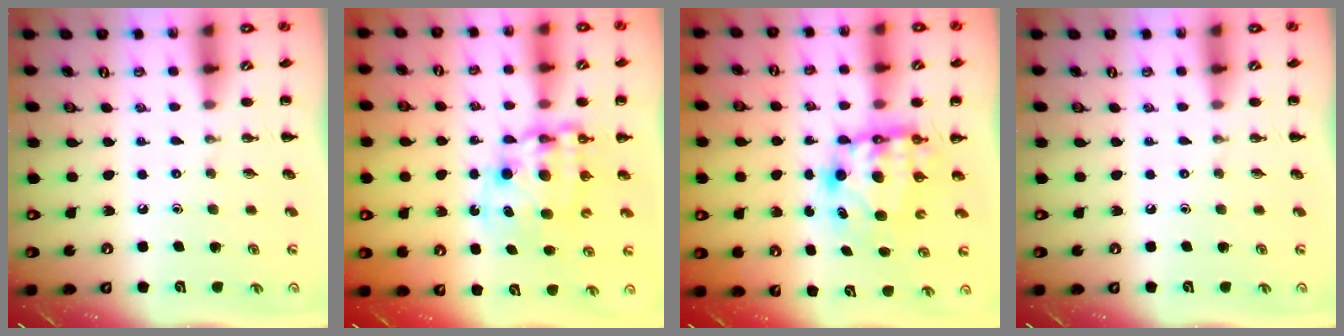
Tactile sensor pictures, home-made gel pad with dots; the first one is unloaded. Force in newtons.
{"total": 10.5, "press": 10.2, "slide": 2.5}
{"total": 7.7, "press": 7.4, "slide": 2.0}
{"total": 0.0}